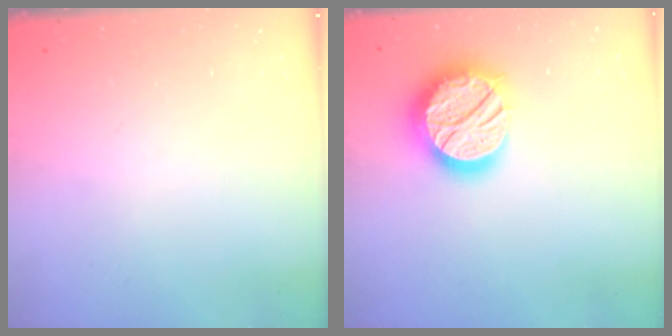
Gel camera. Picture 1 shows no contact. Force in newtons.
{"total": 20.7, "press": 20.7, "slide": 1.2}